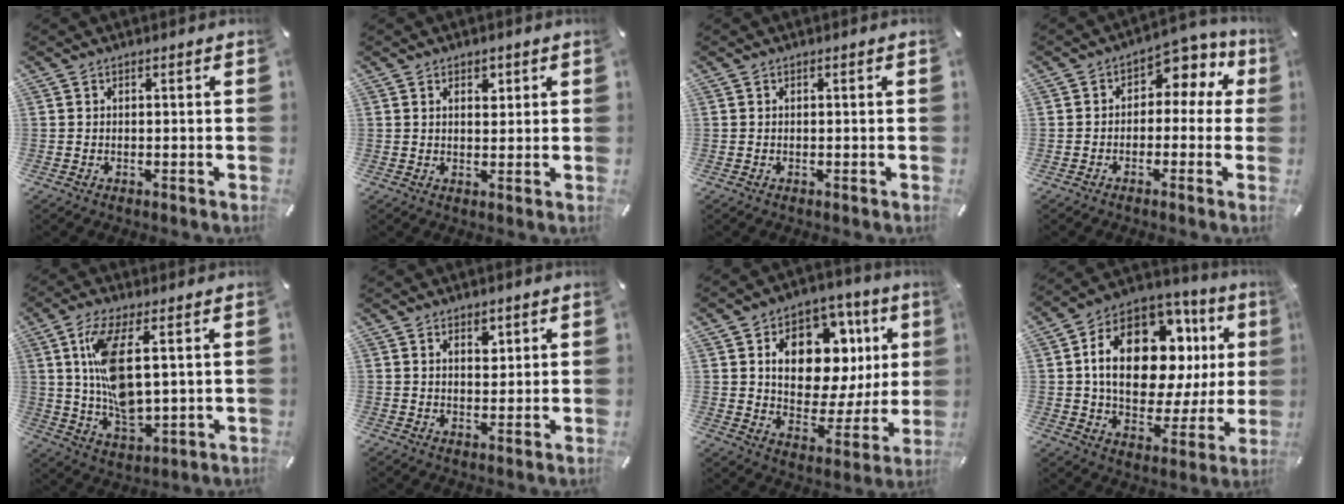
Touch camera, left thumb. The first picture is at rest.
{"total": 2.8, "force": [1.3, 1.9, 1.6], "torque": [-0.011, -0.006, 0.017]}
{"total": 0.0}
{"total": 6.5, "force": [1.4, 4.6, 4.4], "torque": [-0.060, -0.006, 0.016]}
{"total": 13.5, "force": [3.1, 6.0, 11.6], "torque": [-0.235, -0.012, 0.054]}
{"total": 3.4, "force": [1.8, 2.4, 1.5], "torque": [-0.002, -0.009, 0.025]}
{"total": 17.0, "force": [7.1, 10.7, 11.1], "torque": [-0.160, -0.048, 0.125]}
{"total": 22.5, "force": [6.3, 13.9, 16.6], "torque": [-0.269, -0.031, 0.103]}